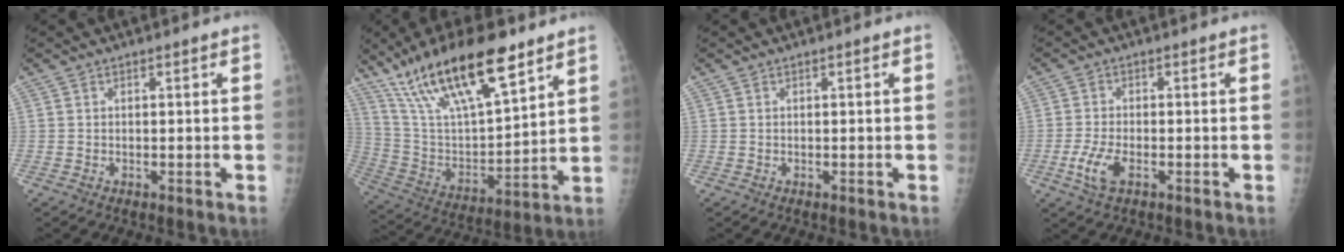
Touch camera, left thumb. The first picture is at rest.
{"total": 23.4, "force": [15.3, 7.3, 16.2], "torque": [-0.274, -0.044, 0.285]}
{"total": 0.0}
{"total": 5.1, "force": [-2.0, 2.4, 4.1], "torque": [-0.093, 0.001, -0.037]}